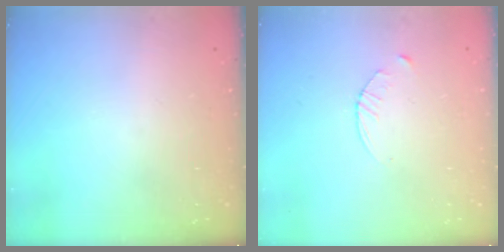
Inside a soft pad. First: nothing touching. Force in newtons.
{"total": 2.9, "press": 2.9, "slide": 0.4}